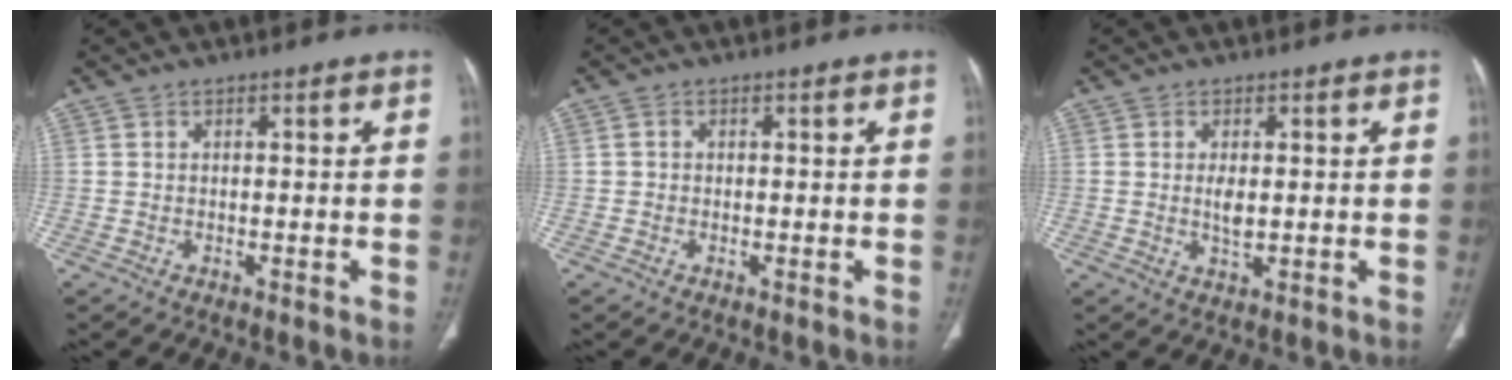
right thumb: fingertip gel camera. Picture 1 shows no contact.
{"total": 0.8, "force": [0.0, 0.8, 0.2], "torque": [-0.001, 0.002, -0.001]}
{"total": 2.8, "force": [0.2, 1.3, 2.5], "torque": [-0.049, -0.006, 0.007]}